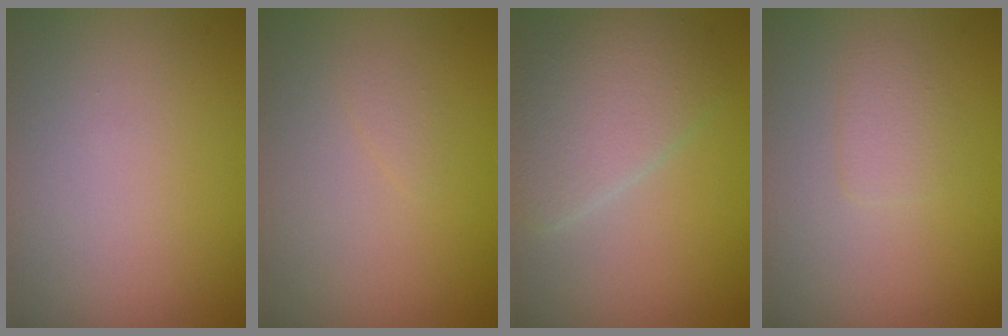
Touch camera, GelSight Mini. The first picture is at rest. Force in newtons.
{"total": 0.5, "press": 0.5, "slide": 0.0}
{"total": 4.7, "press": 4.7, "slide": 0.2}
{"total": 1.3, "press": 1.3, "slide": 0.1}